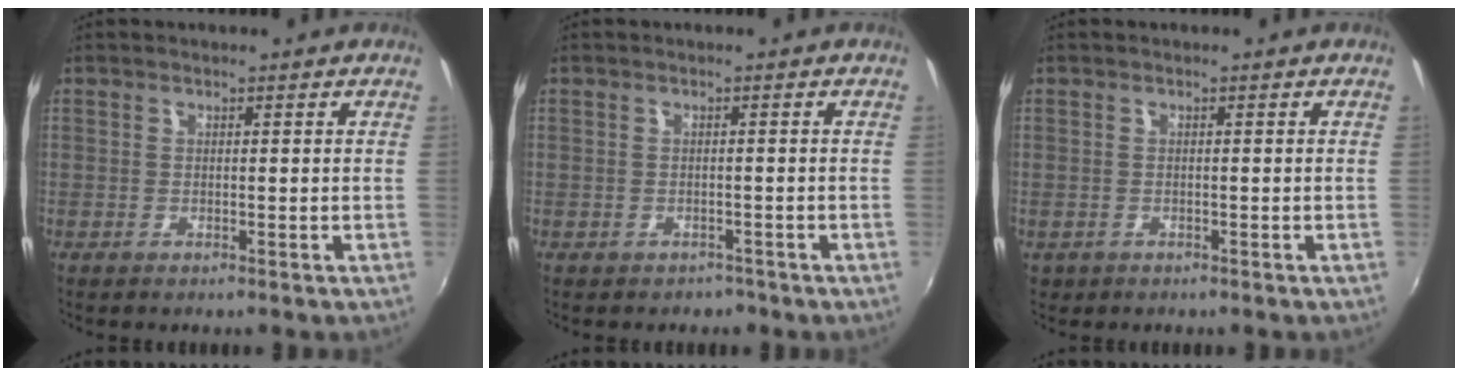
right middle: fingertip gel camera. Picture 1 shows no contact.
{"total": 2.1, "force": [-1.5, 1.5, 0.2], "torque": [-0.009, -0.003, -0.017]}
{"total": 1.5, "force": [-0.5, 1.3, 0.5], "torque": [-0.014, -0.003, -0.005]}